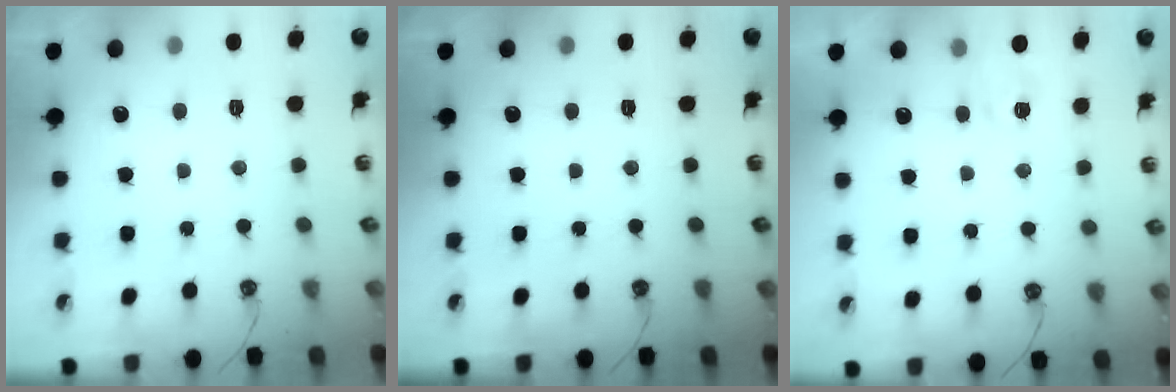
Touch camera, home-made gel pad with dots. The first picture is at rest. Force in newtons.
{"total": 0.0}
{"total": 3.9, "press": 3.9, "slide": 0.5}